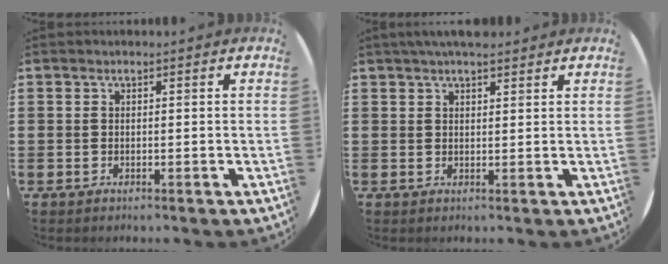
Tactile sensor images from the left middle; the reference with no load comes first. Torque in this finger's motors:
{"motor_torque": [0.93, -0.78, 0.16, 0.10]}